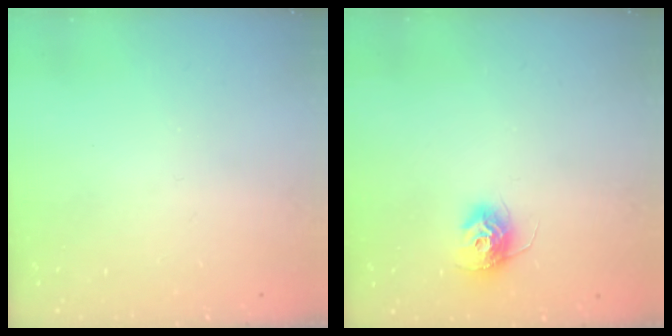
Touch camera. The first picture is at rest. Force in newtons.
{"total": 10.3, "press": 10.3, "slide": 0.4}